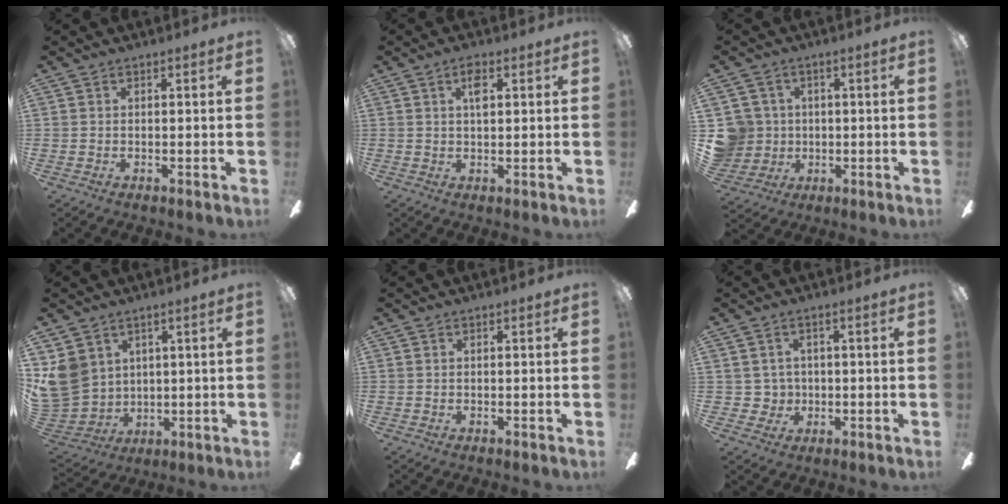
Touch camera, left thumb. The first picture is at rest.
{"total": 3.9, "force": [1.7, 1.9, 3.0], "torque": [-0.050, 0.001, 0.024]}
{"total": 8.0, "force": [0.9, 7.9, 1.2], "torque": [-0.056, 0.002, 0.026]}
{"total": 9.7, "force": [4.4, 8.4, 2.4], "torque": [-0.088, -0.027, 0.090]}
{"total": 0.0}
{"total": 3.5, "force": [0.7, 3.4, 0.1], "torque": [-0.007, 0.004, 0.011]}